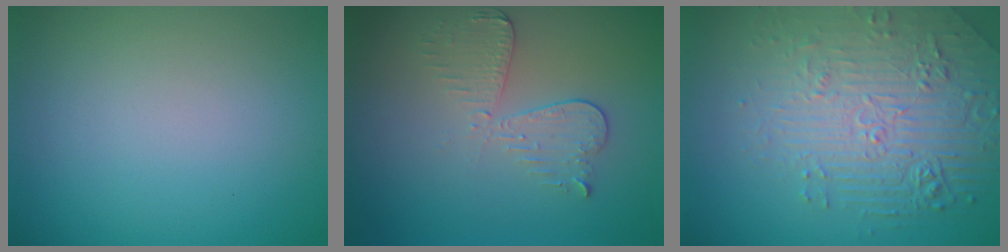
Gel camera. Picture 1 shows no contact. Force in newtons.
{"total": 3.0, "press": 2.7, "slide": 1.3}
{"total": 4.9, "press": 4.5, "slide": 2.0}